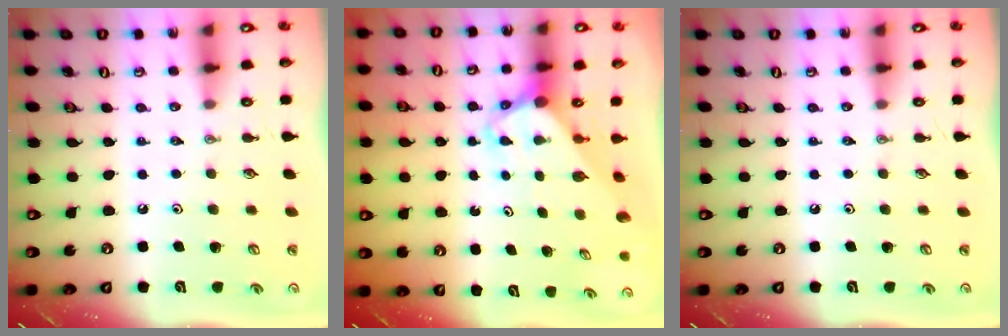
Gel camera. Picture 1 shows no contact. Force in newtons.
{"total": 3.6, "press": 3.6, "slide": 0.2}
{"total": 0.0}